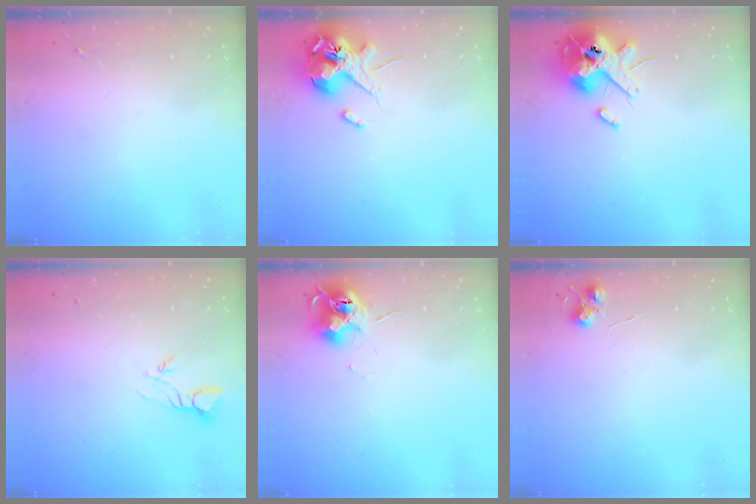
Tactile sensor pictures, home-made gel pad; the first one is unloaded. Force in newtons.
{"total": 13.6, "press": 13.5, "slide": 1.9}
{"total": 14.3, "press": 14.0, "slide": 2.5}
{"total": 3.4, "press": 3.4, "slide": 0.2}
{"total": 12.3, "press": 12.3, "slide": 0.8}
{"total": 5.5, "press": 5.5, "slide": 0.5}